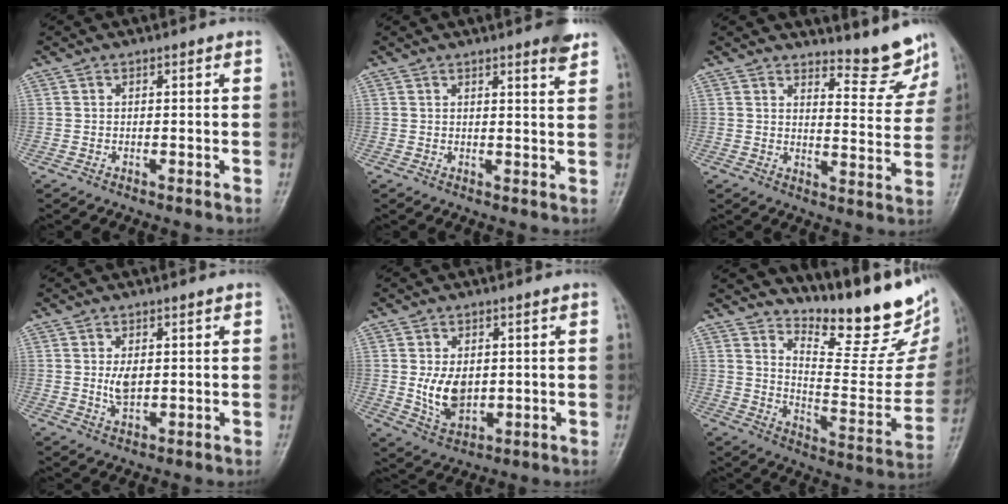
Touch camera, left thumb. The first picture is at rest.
{"total": 3.7, "force": [2.7, 0.3, 2.5], "torque": [-0.026, -0.017, 0.033]}
{"total": 8.4, "force": [8.0, 1.6, 2.1], "torque": [-0.007, -0.081, 0.104]}
{"total": 3.6, "force": [0.7, 1.9, 2.9], "torque": [-0.046, -0.010, 0.018]}
{"total": 7.1, "force": [0.5, 4.7, 5.3], "torque": [-0.081, -0.014, 0.024]}
{"total": 20.1, "force": [16.4, 5.2, 10.3], "torque": [-0.105, -0.136, 0.238]}